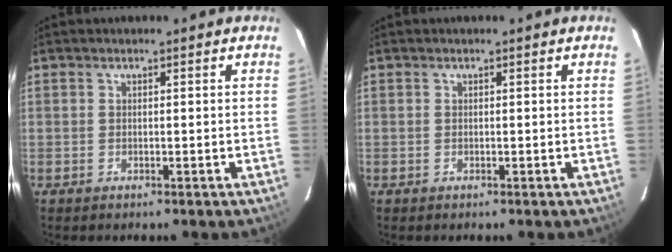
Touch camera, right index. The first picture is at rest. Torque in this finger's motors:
{"motor_torque": [0.00, 0.00, -0.01, -0.01]}